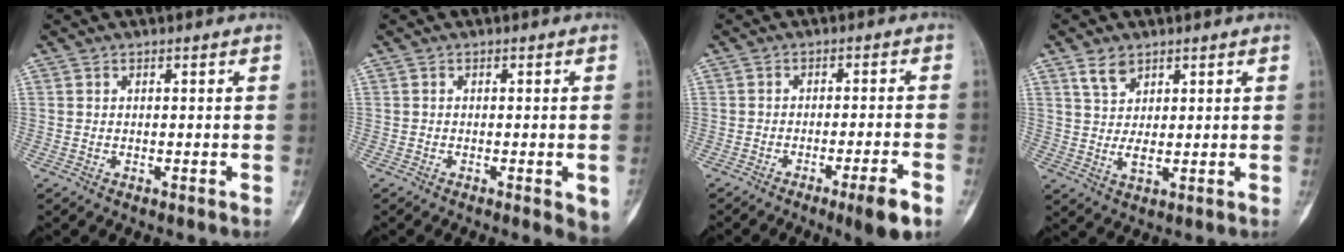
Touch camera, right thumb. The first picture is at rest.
{"total": 4.4, "force": [-1.8, 1.1, 3.8], "torque": [-0.038, -0.003, -0.022]}
{"total": 6.2, "force": [-3.6, 0.3, 5.1], "torque": [-0.084, 0.010, -0.052]}
{"total": 5.0, "force": [2.9, 3.0, 2.8], "torque": [-0.042, -0.021, 0.061]}